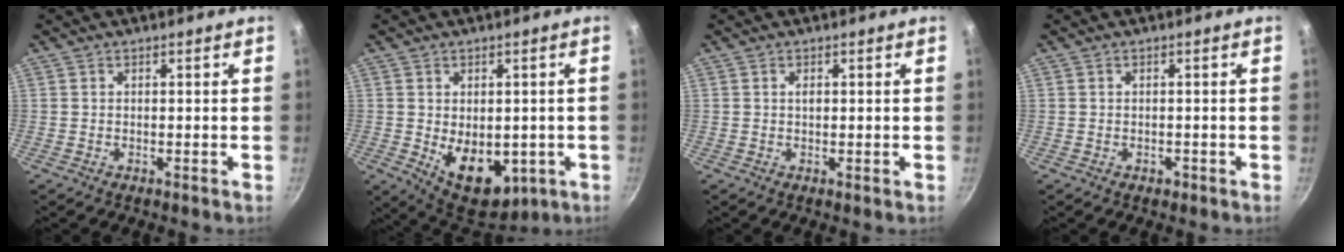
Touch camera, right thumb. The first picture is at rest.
{"total": 12.1, "force": [-2.1, 7.9, 9.0], "torque": [-0.097, -0.016, -0.007]}
{"total": 1.1, "force": [0.2, 0.6, 0.9], "torque": [-0.012, 0.001, 0.002]}
{"total": 0.9, "force": [-0.4, 0.7, 0.4], "torque": [-0.004, 0.003, -0.004]}